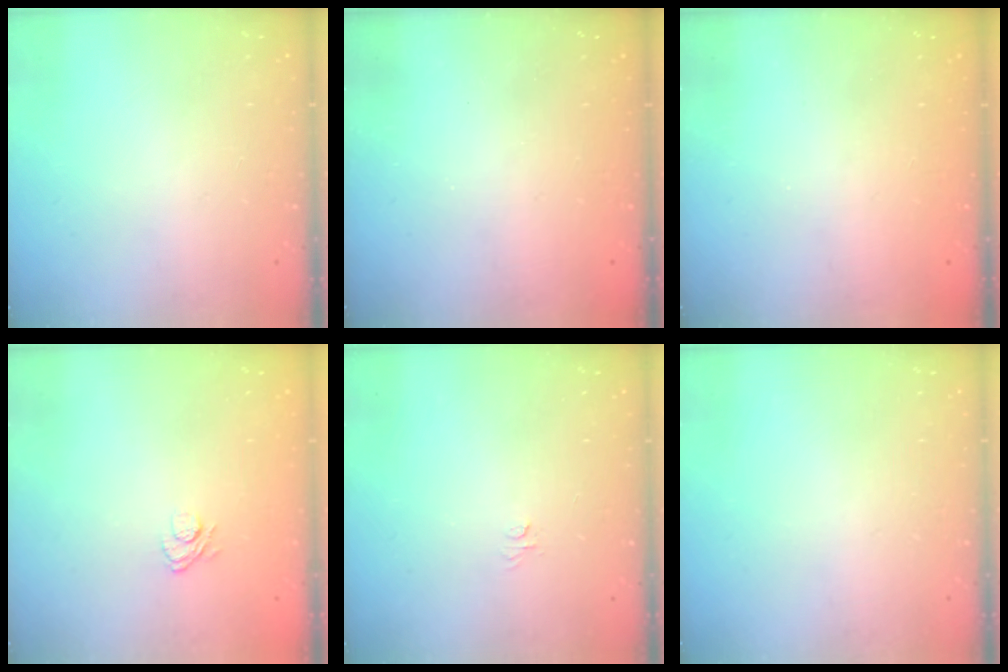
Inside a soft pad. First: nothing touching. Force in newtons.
{"total": 2.6, "press": 2.5, "slide": 0.9}
{"total": 2.3, "press": 2.2, "slide": 0.8}
{"total": 6.1, "press": 5.9, "slide": 1.3}
{"total": 3.1, "press": 3.0, "slide": 0.3}
{"total": 0.0}